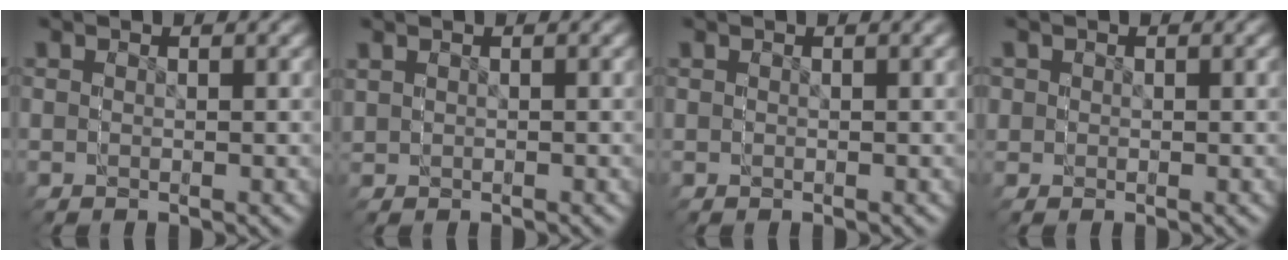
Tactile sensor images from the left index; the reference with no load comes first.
{"total": 0.8, "force": [0.0, 0.8, -0.2], "torque": [-0.001, -0.002, 0.004]}
{"total": 0.0}
{"total": 2.3, "force": [0.4, 2.3, 0.0], "torque": [-0.004, -0.016, 0.009]}